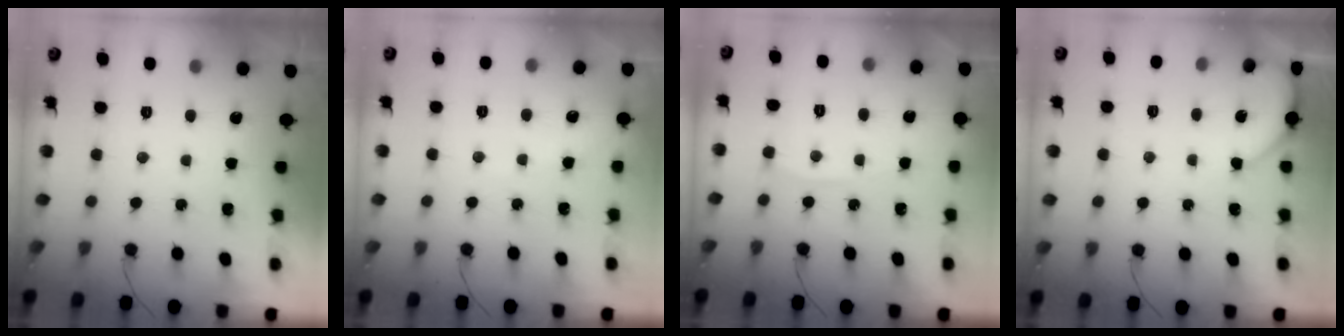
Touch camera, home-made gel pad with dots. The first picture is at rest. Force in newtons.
{"total": 2.3, "press": 2.3, "slide": 0.3}
{"total": 3.3, "press": 3.3, "slide": 0.2}
{"total": 2.3, "press": 2.2, "slide": 0.4}